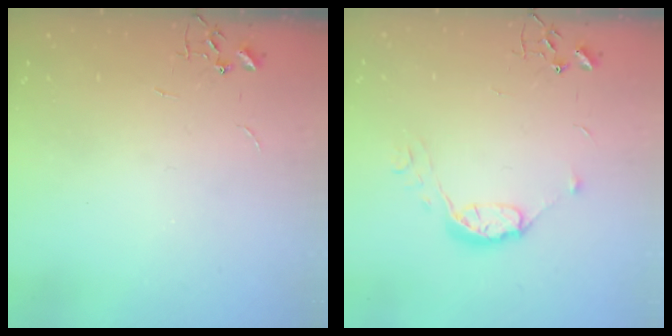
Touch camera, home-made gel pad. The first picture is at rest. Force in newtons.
{"total": 8.8, "press": 8.8, "slide": 0.5}